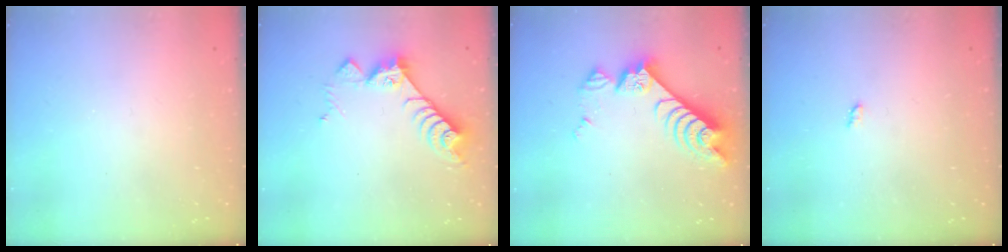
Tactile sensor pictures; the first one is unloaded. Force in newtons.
{"total": 9.3, "press": 9.3, "slide": 0.8}
{"total": 10.2, "press": 10.1, "slide": 1.1}
{"total": 1.2, "press": 1.2, "slide": 0.2}